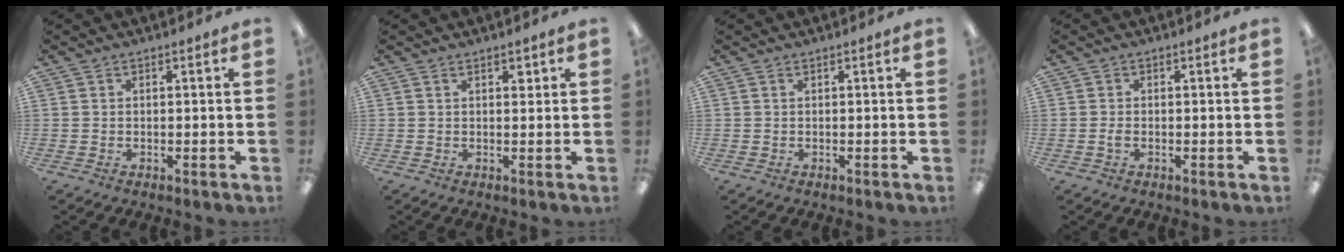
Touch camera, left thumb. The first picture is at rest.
{"total": 1.7, "force": [1.1, 1.0, 0.8], "torque": [-0.002, -0.003, 0.015]}
{"total": 0.0}
{"total": 1.2, "force": [-0.4, 0.7, 0.9], "torque": [-0.017, 0.003, -0.008]}